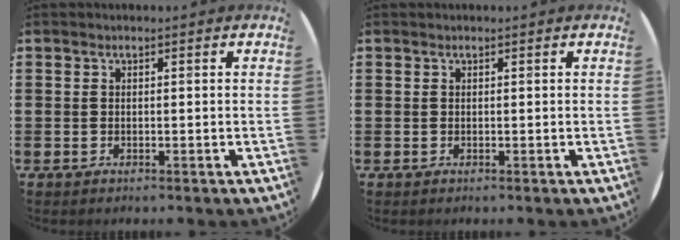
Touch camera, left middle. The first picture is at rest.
{"total": 0.0}